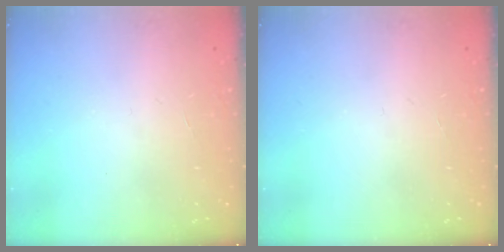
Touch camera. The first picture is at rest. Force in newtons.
{"total": 0.0}